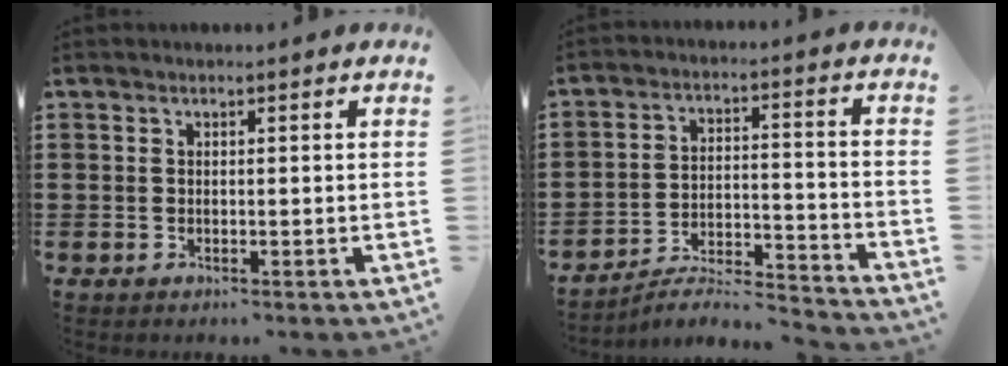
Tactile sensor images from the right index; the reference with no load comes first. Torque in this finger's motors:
{"motor_torque": [-0.88, 1.02, -1.05, -0.21]}